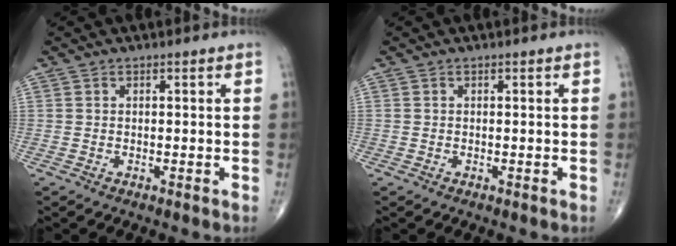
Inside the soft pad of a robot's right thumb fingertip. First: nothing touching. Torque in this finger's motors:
{"motor_torque": [0.15, 0.06, 0.10, -0.07, -0.01]}